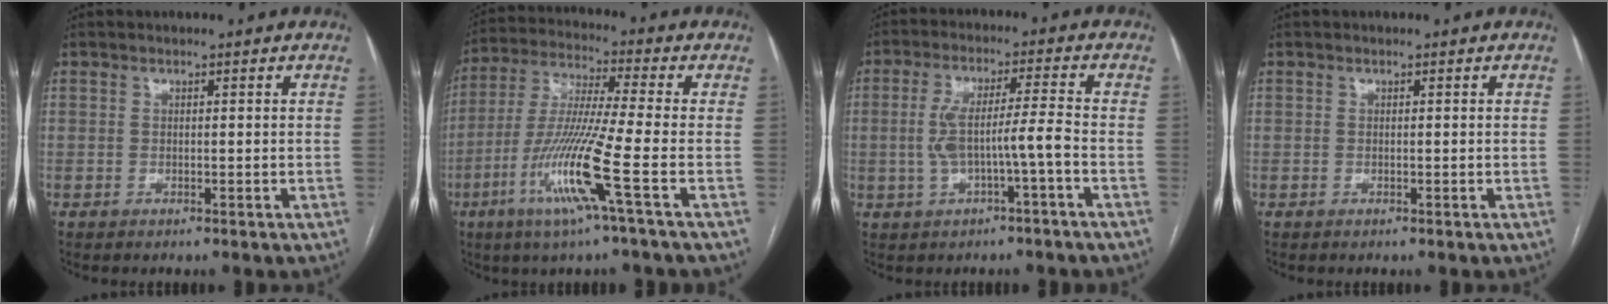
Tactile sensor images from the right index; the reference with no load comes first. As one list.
[{"total": 13.6, "force": [-5.3, -1.4, 12.4], "torque": [-0.252, -0.020, -0.108]}, {"total": 7.3, "force": [-1.7, 0.5, 7.0], "torque": [-0.140, 0.019, -0.026]}, {"total": 0.0}]